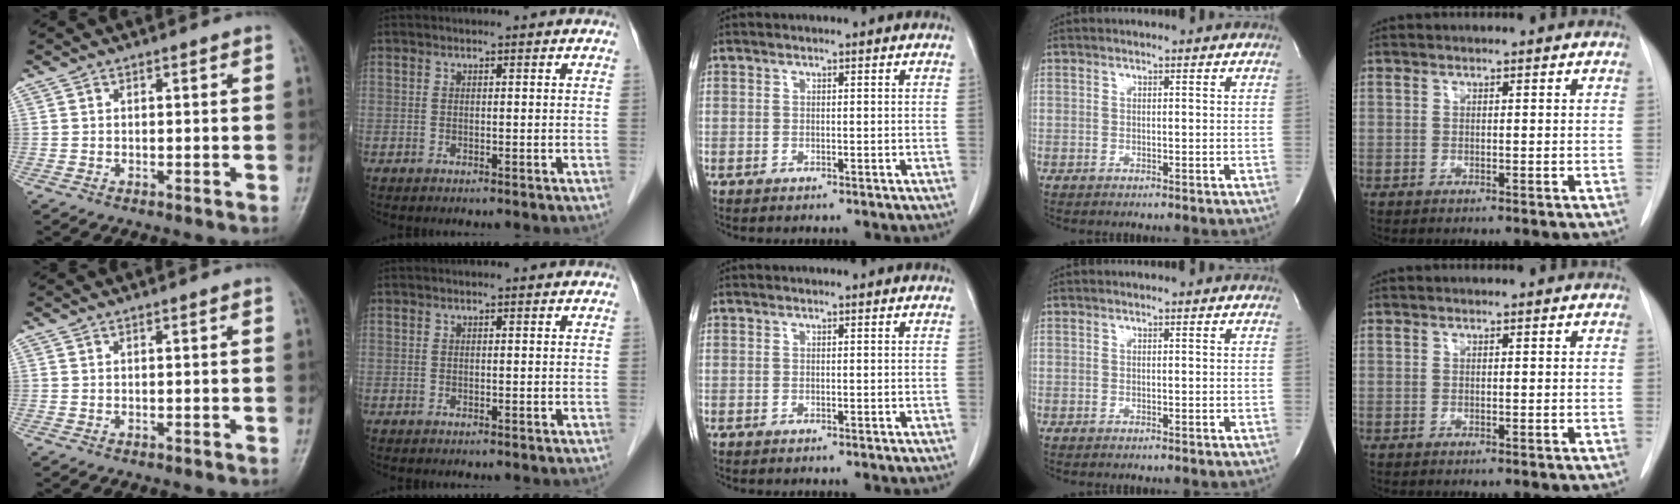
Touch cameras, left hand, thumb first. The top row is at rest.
{}